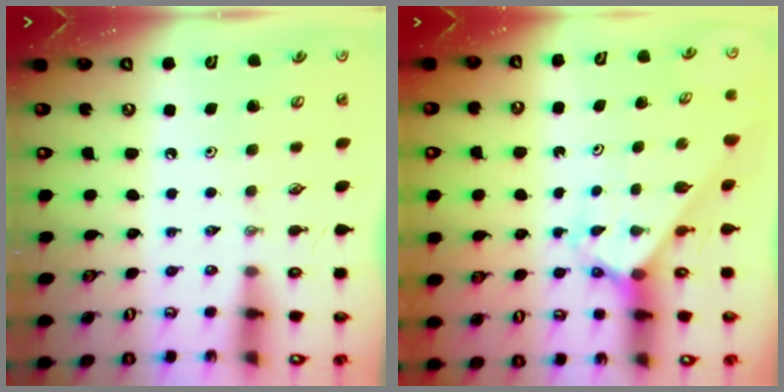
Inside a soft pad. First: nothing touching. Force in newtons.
{"total": 2.6, "press": 2.6, "slide": 0.2}